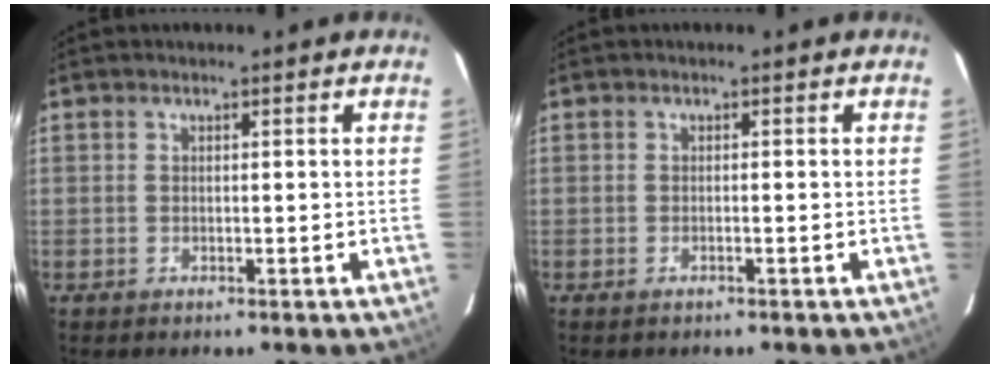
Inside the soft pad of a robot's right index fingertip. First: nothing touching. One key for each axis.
{"total": 0.8, "fx": -0.6, "fy": 0.0, "fz": 0.5, "tx": -0.011, "ty": 0.002, "tz": -0.011}